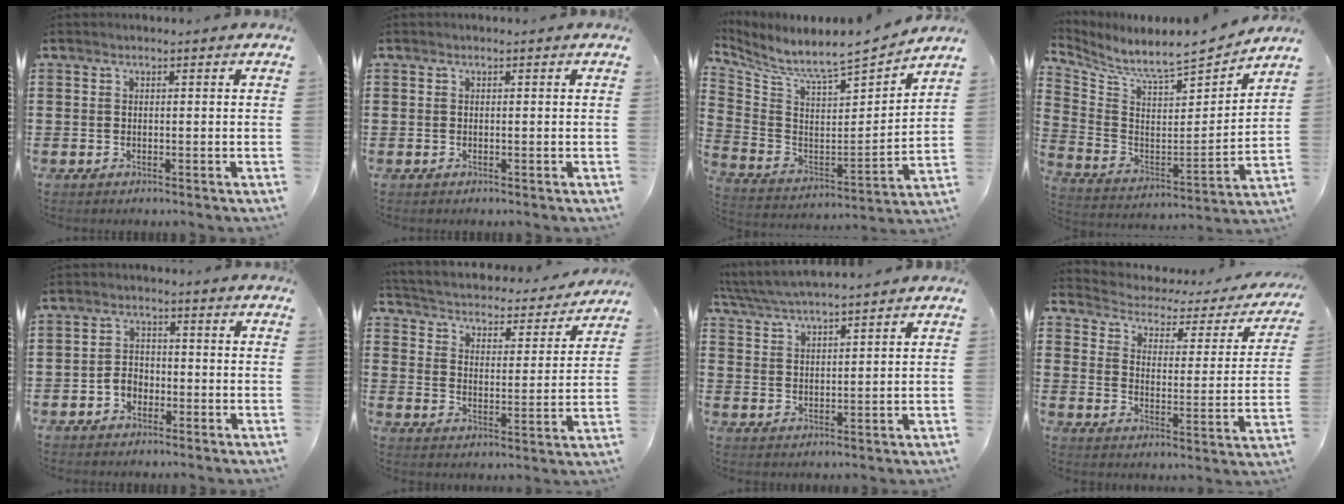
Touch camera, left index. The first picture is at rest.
{"total": 0.0}
{"total": 5.8, "force": [5.5, 0.0, 1.9], "torque": [-0.069, -0.062, 0.083]}
{"total": 6.7, "force": [6.4, 0.3, 2.1], "torque": [-0.076, -0.060, 0.102]}
{"total": 2.9, "force": [-1.4, 2.2, 1.3], "torque": [-0.030, 0.005, -0.029]}
{"total": 2.4, "force": [2.4, 0.3, 0.4], "torque": [-0.026, -0.027, 0.029]}
{"total": 4.4, "force": [4.3, 0.0, 1.2], "torque": [-0.038, -0.020, 0.076]}
{"total": 2.3, "force": [1.9, 1.0, 0.9], "torque": [-0.035, -0.018, 0.022]}